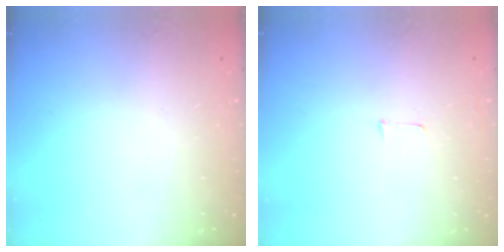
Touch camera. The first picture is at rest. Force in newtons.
{"total": 3.7, "press": 3.7, "slide": 0.3}